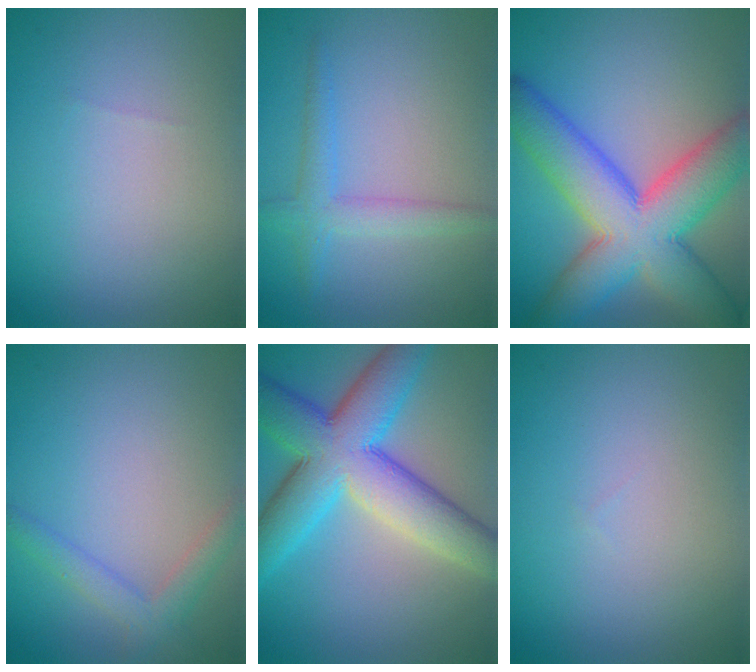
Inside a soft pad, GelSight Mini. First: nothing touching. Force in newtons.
{"total": 2.0, "press": 2.0, "slide": 0.1}
{"total": 11.4, "press": 11.4, "slide": 0.5}
{"total": 2.3, "press": 2.3, "slide": 0.3}
{"total": 11.0, "press": 11.0, "slide": 0.4}
{"total": 0.0}